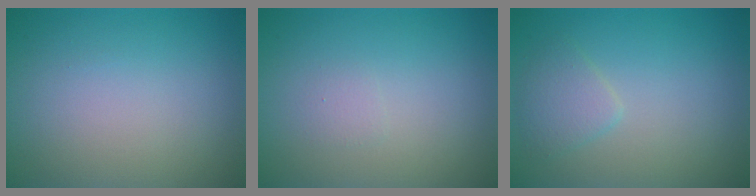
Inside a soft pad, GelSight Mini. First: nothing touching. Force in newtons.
{"total": 0.6, "press": 0.6, "slide": 0.1}
{"total": 1.8, "press": 1.8, "slide": 0.1}